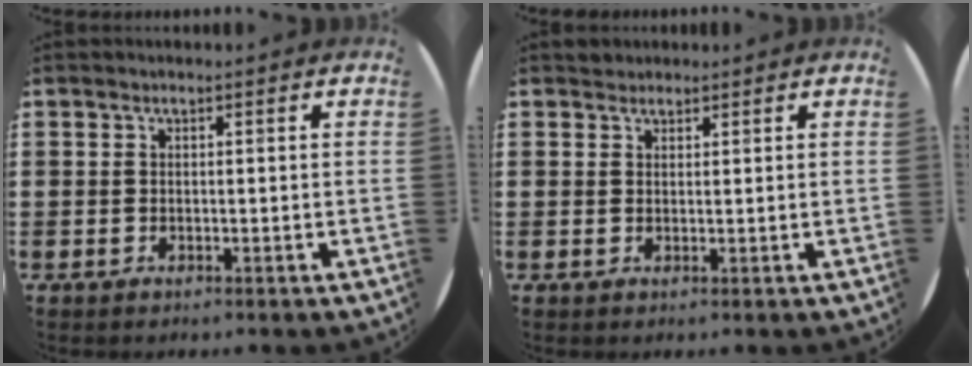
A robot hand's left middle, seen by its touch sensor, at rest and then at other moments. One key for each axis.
{"total": 1.2, "fx": 1.1, "fy": 0.4, "fz": -0.2, "tx": 0.009, "ty": 0.000, "tz": 0.021}